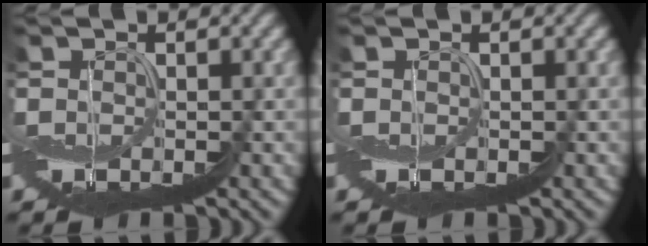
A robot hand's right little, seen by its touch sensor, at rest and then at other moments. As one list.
[{"total": 0.0}]